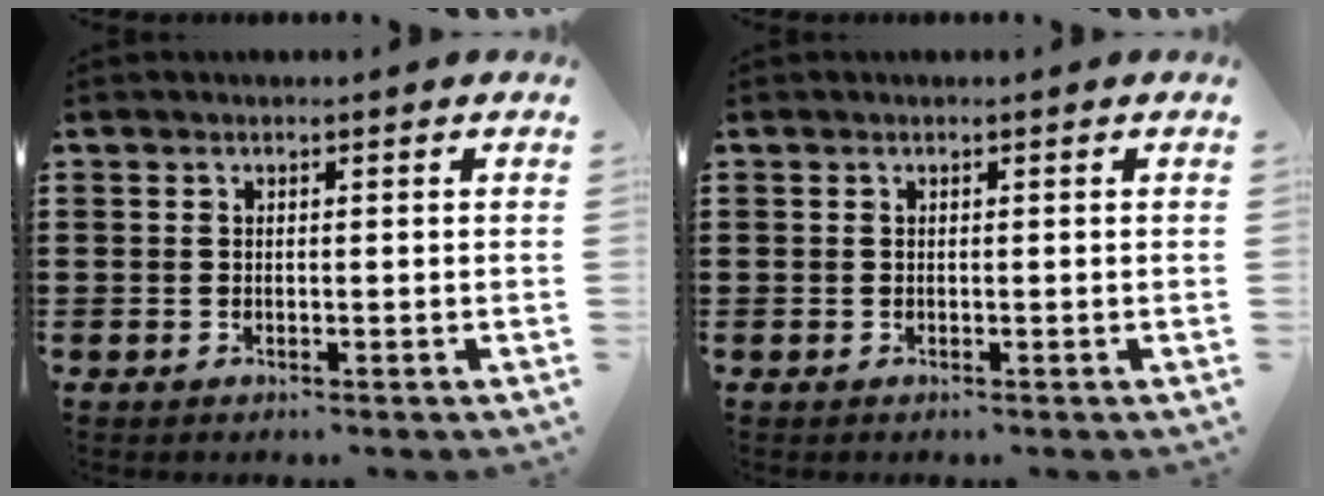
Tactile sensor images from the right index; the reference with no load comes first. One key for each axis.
{"total": 0.0}